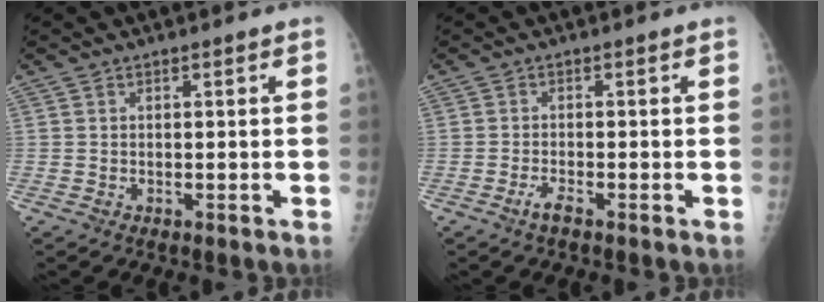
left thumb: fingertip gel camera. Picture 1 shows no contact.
{"total": 1.8, "force": [-1.3, 0.3, 1.3], "torque": [-0.036, 0.004, -0.028]}